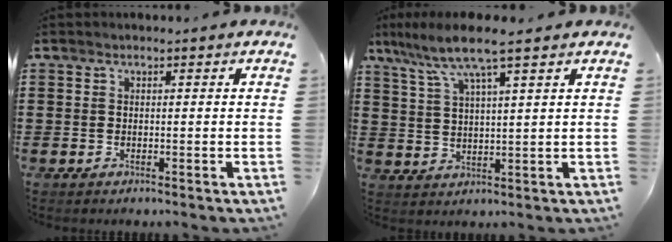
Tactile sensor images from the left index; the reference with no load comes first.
{"total": 7.1, "force": [5.1, 0.3, 4.9], "torque": [-0.112, -0.016, 0.087]}